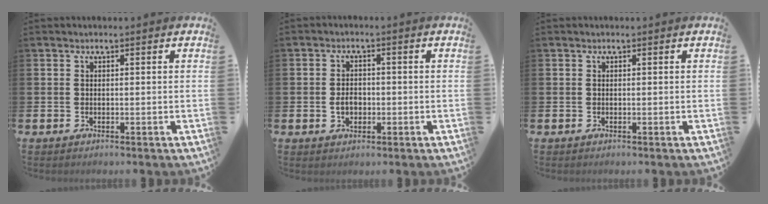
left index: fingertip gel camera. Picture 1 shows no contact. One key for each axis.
{"total": 2.5, "fx": -0.4, "fy": 1.9, "fz": 1.6, "tx": -0.017, "ty": -0.001, "tz": -0.014}
{"total": 0.0}